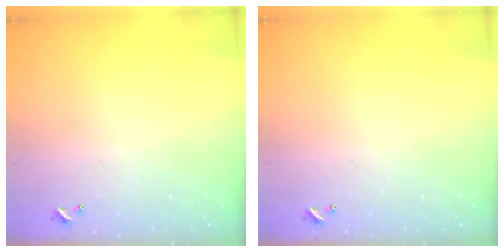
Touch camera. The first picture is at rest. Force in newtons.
{"total": 0.0}